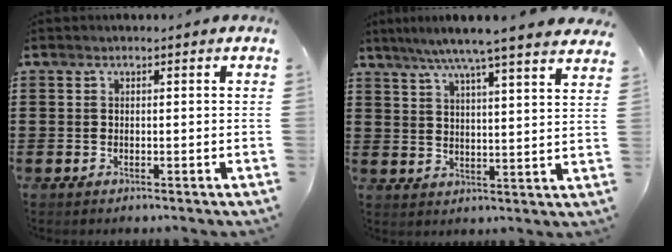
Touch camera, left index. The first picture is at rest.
{"total": 6.6, "force": [5.7, -0.8, 3.4], "torque": [-0.085, -0.027, 0.096]}